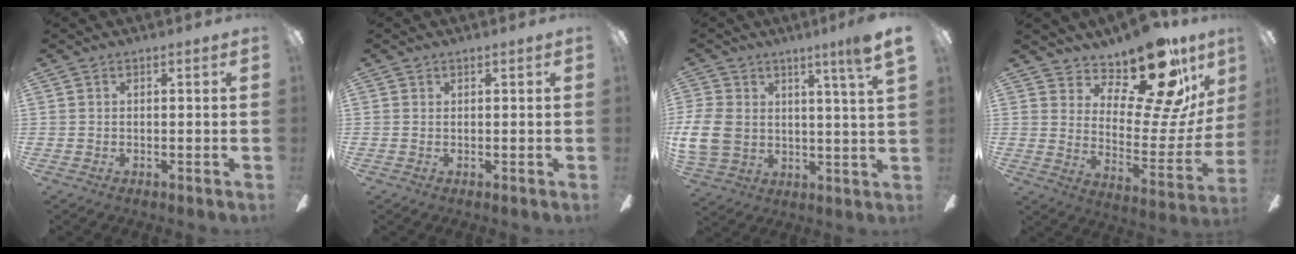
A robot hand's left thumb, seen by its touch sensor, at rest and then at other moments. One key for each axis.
{"total": 0.0}
{"total": 10.9, "fx": 4.5, "fy": 5.1, "fz": 8.5, "tx": -0.168, "ty": -0.019, "tz": 0.083}
{"total": 19.4, "fx": 14.6, "fy": 6.8, "fz": 10.8, "tx": -0.144, "ty": -0.124, "tz": 0.243}